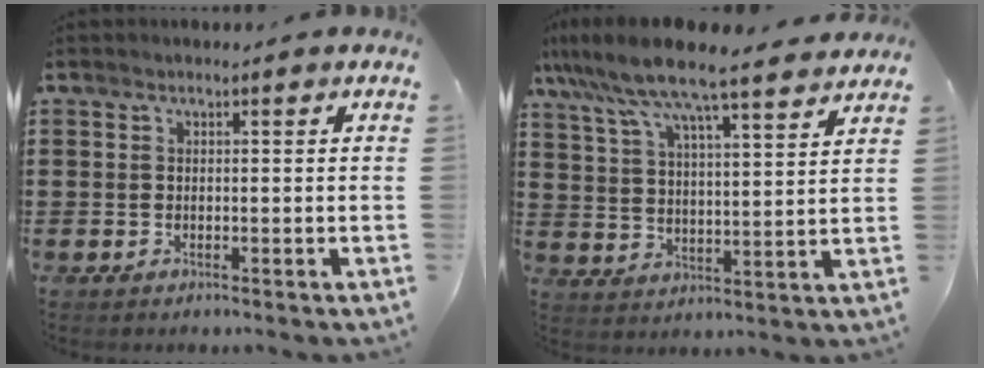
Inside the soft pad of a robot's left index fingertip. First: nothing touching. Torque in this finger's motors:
{"motor_torque": [2.14, 0.00, 0.93, 0.21]}